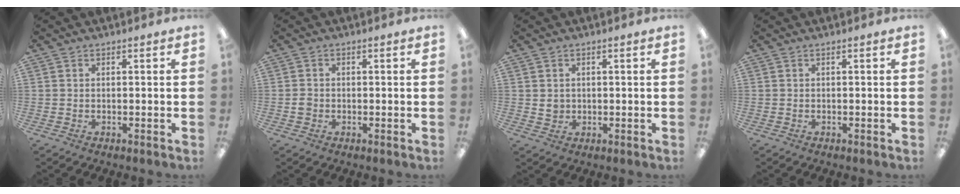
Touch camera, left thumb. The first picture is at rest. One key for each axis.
{"total": 1.5, "fx": -0.3, "fy": 1.4, "fz": 0.4, "tx": -0.008, "ty": 0.005, "tz": -0.008}
{"total": 2.4, "fx": 0.7, "fy": 2.2, "fz": 0.8, "tx": -0.008, "ty": 0.000, "tz": 0.010}
{"total": 0.0}